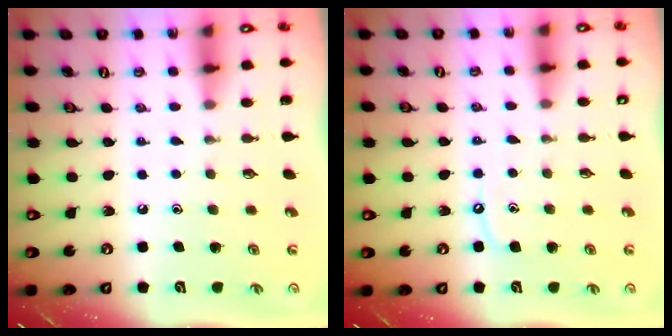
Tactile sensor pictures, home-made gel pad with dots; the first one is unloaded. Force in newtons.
{"total": 6.0, "press": 5.9, "slide": 0.8}